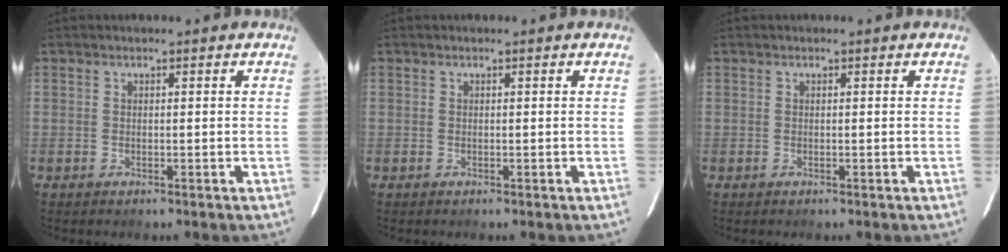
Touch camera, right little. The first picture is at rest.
{"total": 0.0}
{"total": 0.0}